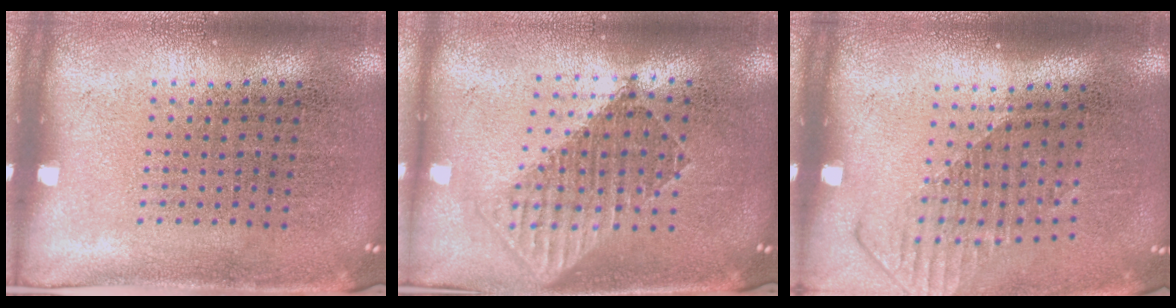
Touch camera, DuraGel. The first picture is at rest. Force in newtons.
{"total": 1.7, "press": 1.5, "slide": 0.9}
{"total": 1.6, "press": 1.2, "slide": 1.1}